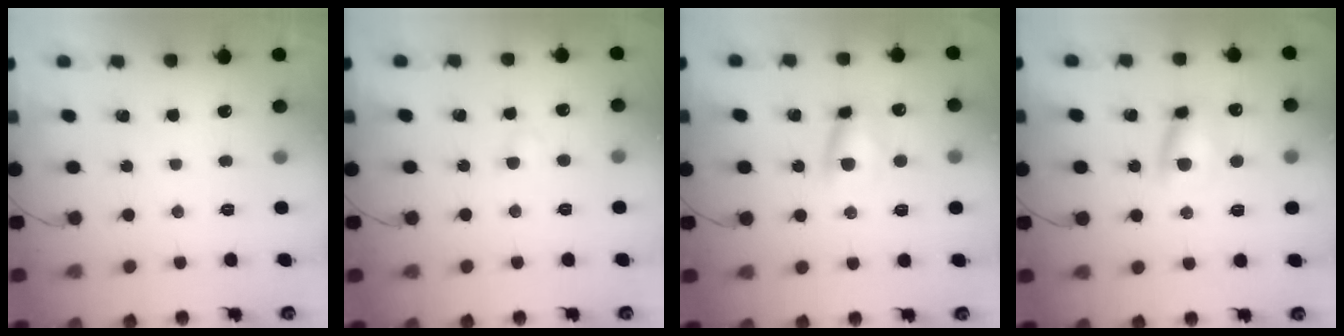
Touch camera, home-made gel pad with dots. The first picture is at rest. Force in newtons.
{"total": 2.4, "press": 2.2, "slide": 1.0}
{"total": 7.9, "press": 7.8, "slide": 0.6}
{"total": 9.0, "press": 8.9, "slide": 1.4}